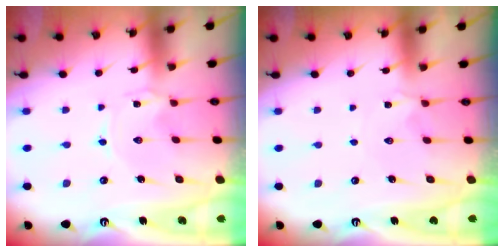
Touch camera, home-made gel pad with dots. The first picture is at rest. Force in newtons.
{"total": 2.9, "press": 2.9, "slide": 0.7}